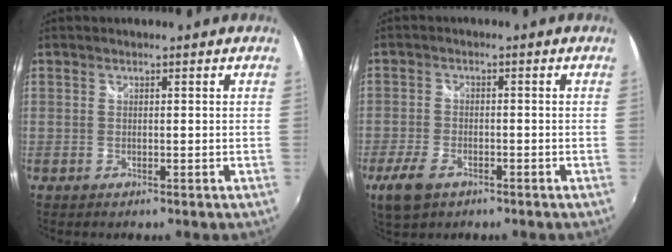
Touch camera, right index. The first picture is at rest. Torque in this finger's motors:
{"motor_torque": [0.28, -0.31, 0.23, 0.02]}